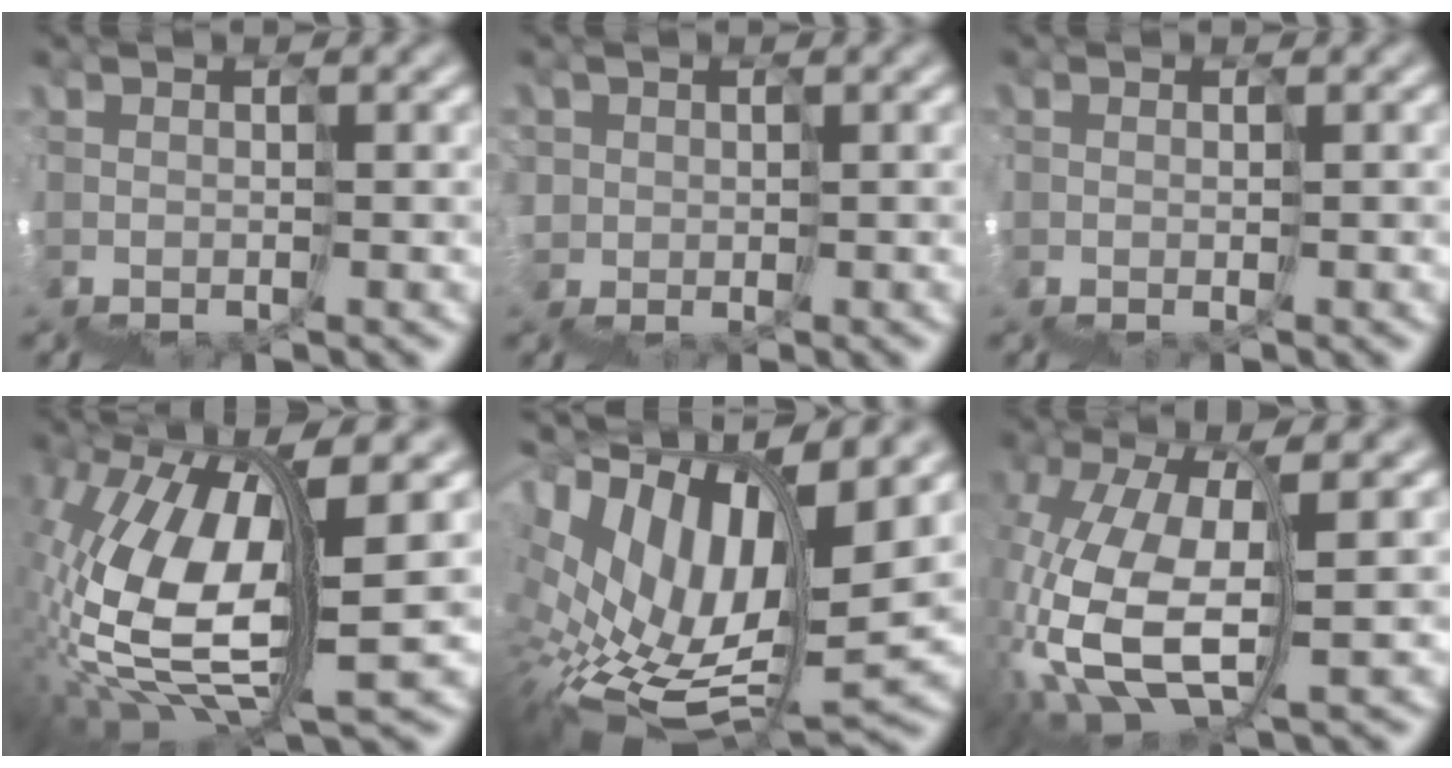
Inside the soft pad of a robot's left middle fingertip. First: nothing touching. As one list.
[{"total": 1.9, "force": [0.8, 1.5, -0.9], "torque": [0.024, 0.006, 0.009]}, {"total": 1.2, "force": [-0.2, 0.5, 1.1], "torque": [-0.014, -0.003, -0.001]}, {"total": 8.5, "force": [2.0, 3.5, 7.4], "torque": [-0.182, 0.009, 0.038]}, {"total": 10.6, "force": [4.7, 4.9, 8.1], "torque": [-0.178, 0.019, 0.097]}, {"total": 7.3, "force": [-0.4, 3.4, 6.5], "torque": [-0.171, 0.006, -0.002]}]